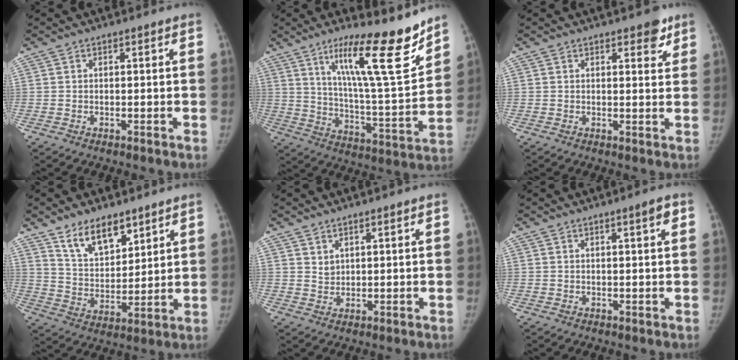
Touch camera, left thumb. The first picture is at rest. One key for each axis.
{"total": 19.8, "fx": 13.2, "fy": 2.9, "fz": 14.5, "tx": -0.197, "ty": -0.083, "tz": 0.219}
{"total": 3.7, "fx": 2.4, "fy": 1.7, "fz": 2.2, "tx": -0.004, "ty": -0.011, "tz": 0.027}
{"total": 10.7, "fx": 7.4, "fy": 5.4, "fz": 5.6, "tx": -0.062, "ty": -0.052, "tz": 0.140}
{"total": 1.7, "fx": 1.3, "fy": 1.0, "fz": 0.5, "tx": 0.006, "ty": -0.011, "tz": 0.026}
{"total": 2.1, "fx": 1.0, "fy": 0.2, "fz": 1.9, "tx": -0.026, "ty": -0.002, "tz": 0.014}